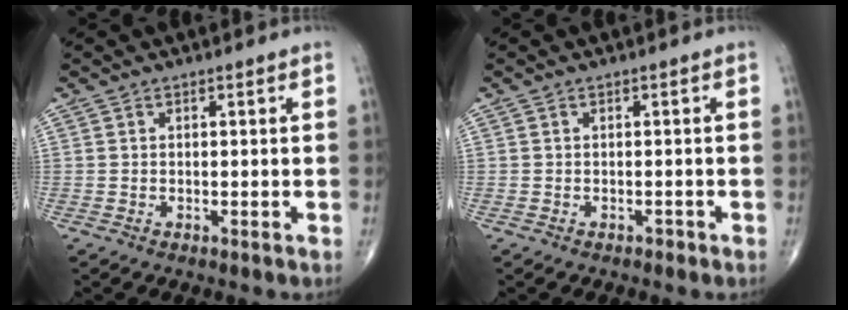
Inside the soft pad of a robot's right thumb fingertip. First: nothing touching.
{"total": 0.7, "force": [-0.5, 0.5, 0.1], "torque": [0.001, 0.001, -0.011]}